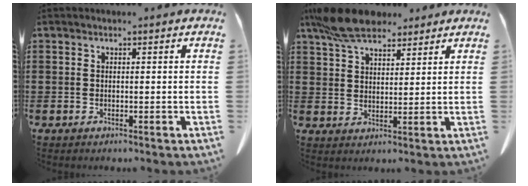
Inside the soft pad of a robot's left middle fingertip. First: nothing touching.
{"total": 8.8, "force": [7.0, 3.3, 4.2], "torque": [-0.103, -0.007, 0.133]}